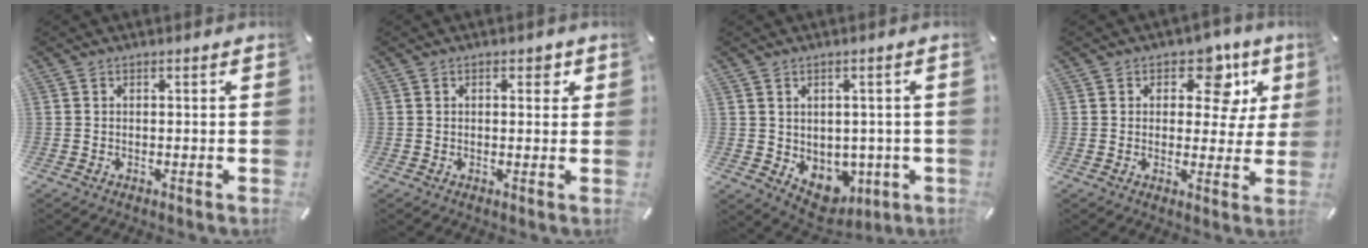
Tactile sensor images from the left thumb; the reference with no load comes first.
{"total": 2.1, "force": [0.7, 1.3, 1.5], "torque": [-0.016, 0.002, 0.006]}
{"total": 6.4, "force": [0.1, 6.0, 2.2], "torque": [-0.018, -0.013, 0.011]}
{"total": 11.9, "force": [4.8, 7.4, 7.9], "torque": [-0.096, -0.015, 0.077]}